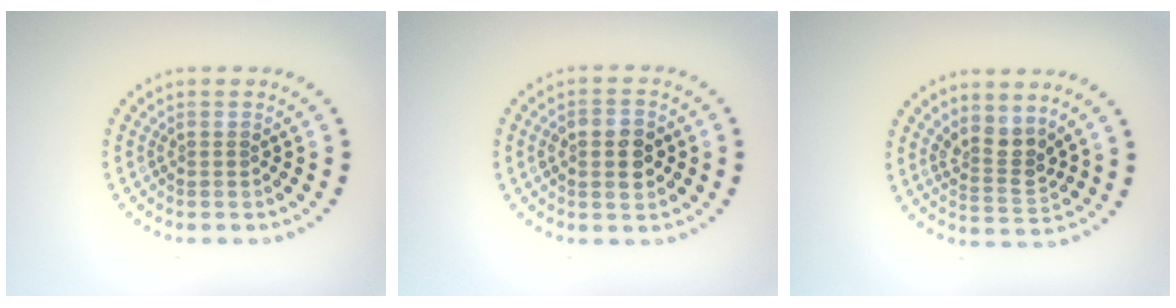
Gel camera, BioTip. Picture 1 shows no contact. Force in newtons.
{"total": 3.9, "press": 3.9, "slide": 0.3}
{"total": 2.7, "press": 2.1, "slide": 1.6}